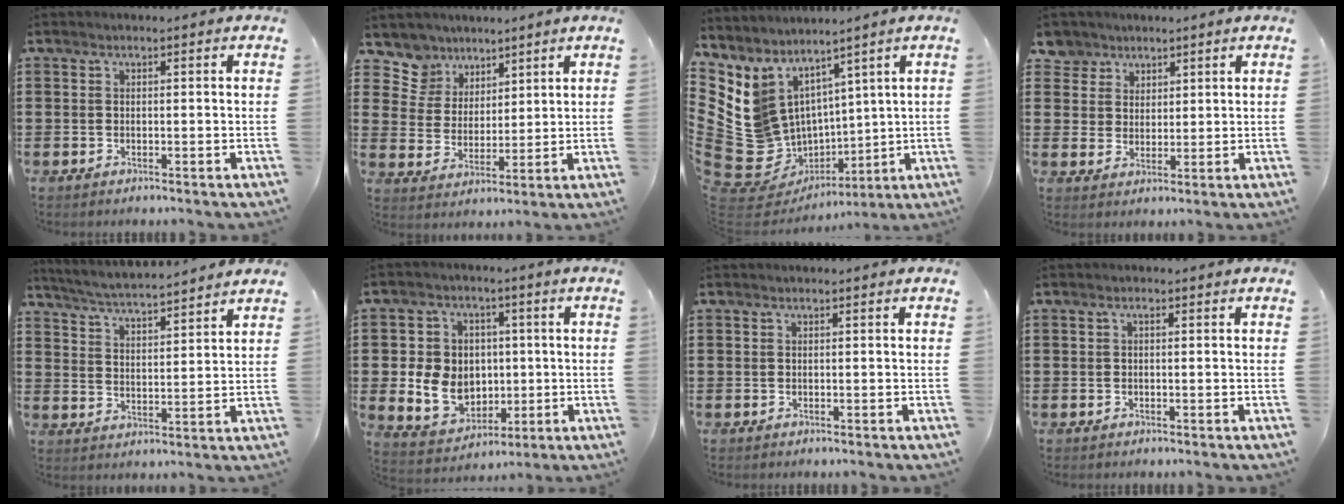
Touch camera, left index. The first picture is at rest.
{"total": 7.0, "force": [5.0, 4.8, 0.6], "torque": [-0.055, -0.017, 0.097]}
{"total": 11.2, "force": [0.9, 10.4, 4.1], "torque": [-0.153, -0.039, 0.030]}
{"total": 4.9, "force": [3.0, 3.8, 0.0], "torque": [-0.019, 0.003, 0.053]}
{"total": 4.6, "force": [4.5, -0.5, 1.0], "torque": [-0.040, -0.031, 0.075]}
{"total": 8.5, "force": [0.0, 7.9, 3.0], "torque": [-0.080, 0.011, 0.005]}
{"total": 0.0}
{"total": 0.5, "force": [-0.1, 0.2, 0.5], "torque": [-0.010, -0.001, -0.001]}